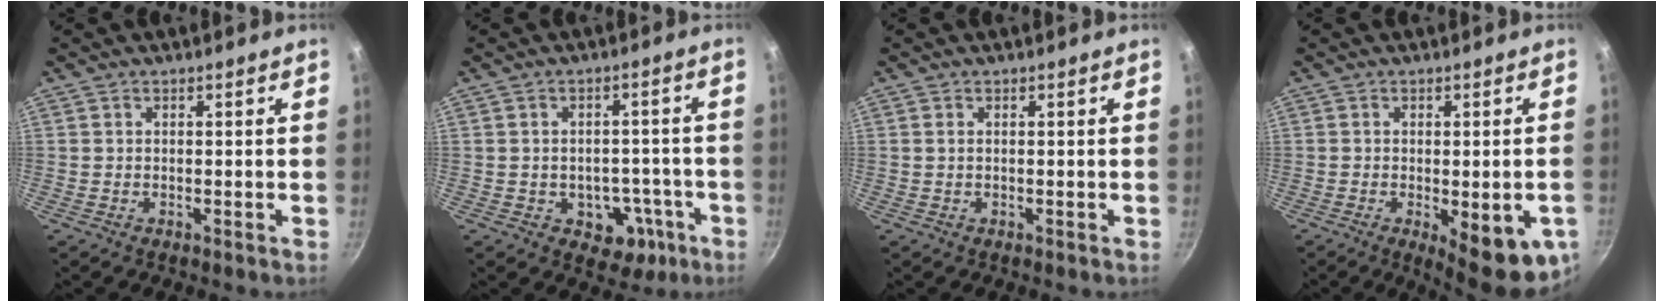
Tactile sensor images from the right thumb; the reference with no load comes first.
{"total": 8.2, "force": [-3.2, 6.2, 4.3], "torque": [-0.011, 0.032, -0.025]}
{"total": 0.5, "force": [0.1, 0.3, 0.4], "torque": [-0.007, 0.002, 0.001]}
{"total": 13.3, "force": [-4.3, 4.3, 11.8], "torque": [-0.121, -0.005, -0.044]}